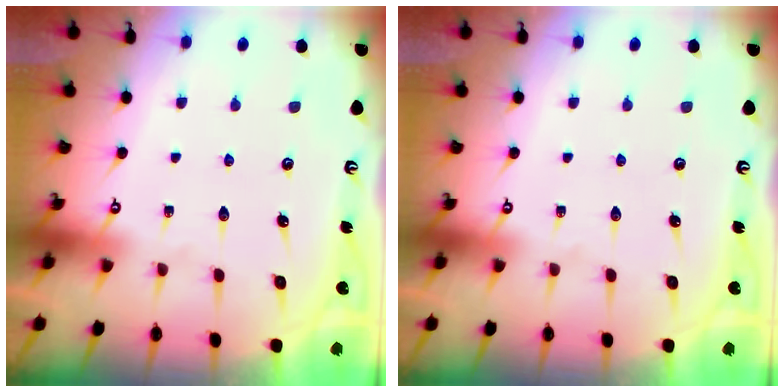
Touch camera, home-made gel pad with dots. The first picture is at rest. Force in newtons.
{"total": 0.0}